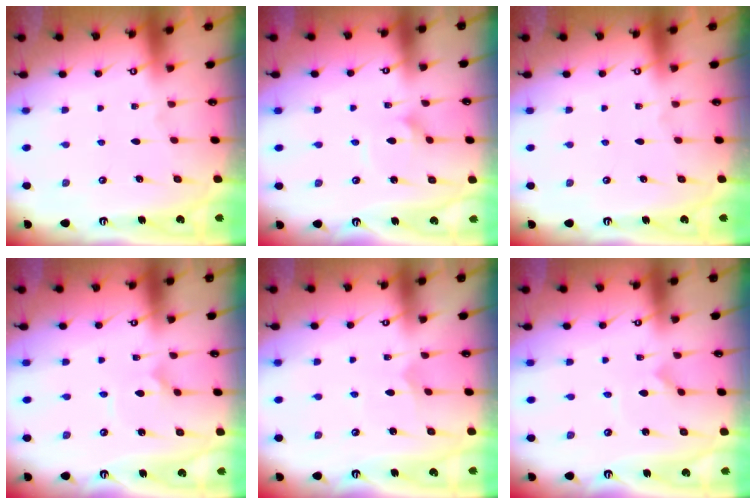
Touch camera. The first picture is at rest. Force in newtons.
{"total": 2.0, "press": 2.0, "slide": 0.1}
{"total": 0.0}
{"total": 2.3, "press": 2.3, "slide": 0.2}
{"total": 2.6, "press": 2.6, "slide": 0.2}
{"total": 0.0}